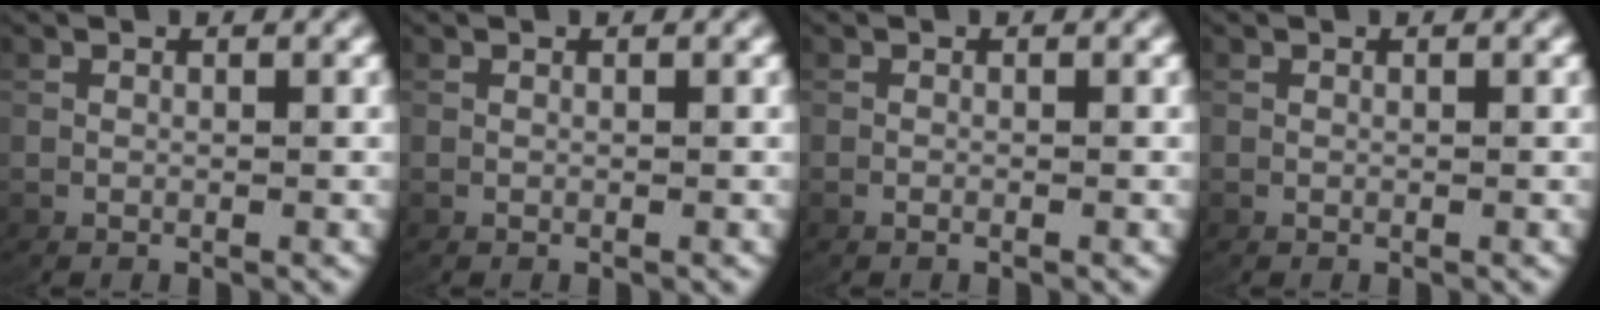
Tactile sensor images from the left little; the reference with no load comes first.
{"total": 0.0}
{"total": 0.6, "force": [-0.5, 0.1, 0.3], "torque": [-0.011, 0.002, -0.010]}
{"total": 0.0}